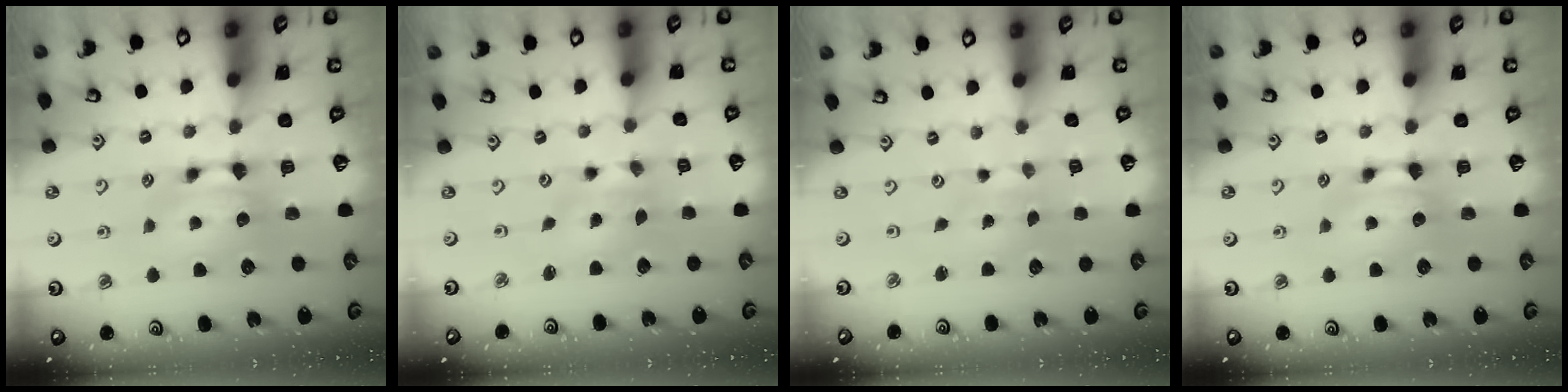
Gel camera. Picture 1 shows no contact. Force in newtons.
{"total": 1.3, "press": 0.7, "slide": 1.0}
{"total": 4.1, "press": 4.1, "slide": 0.2}
{"total": 0.0}